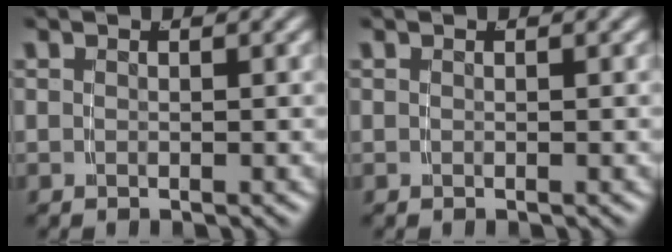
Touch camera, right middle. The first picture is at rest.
{"total": 0.0}